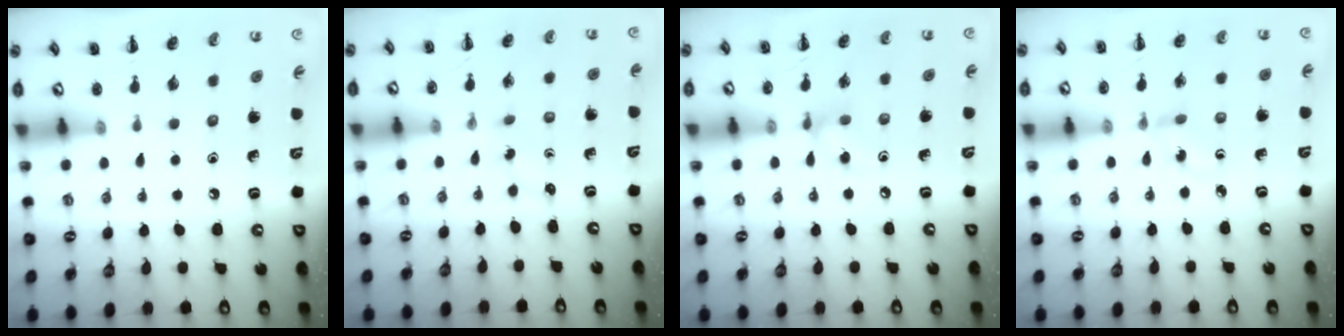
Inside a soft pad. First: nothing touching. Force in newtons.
{"total": 2.2, "press": 2.1, "slide": 0.8}
{"total": 6.7, "press": 6.6, "slide": 1.3}
{"total": 1.7, "press": 1.6, "slide": 0.7}